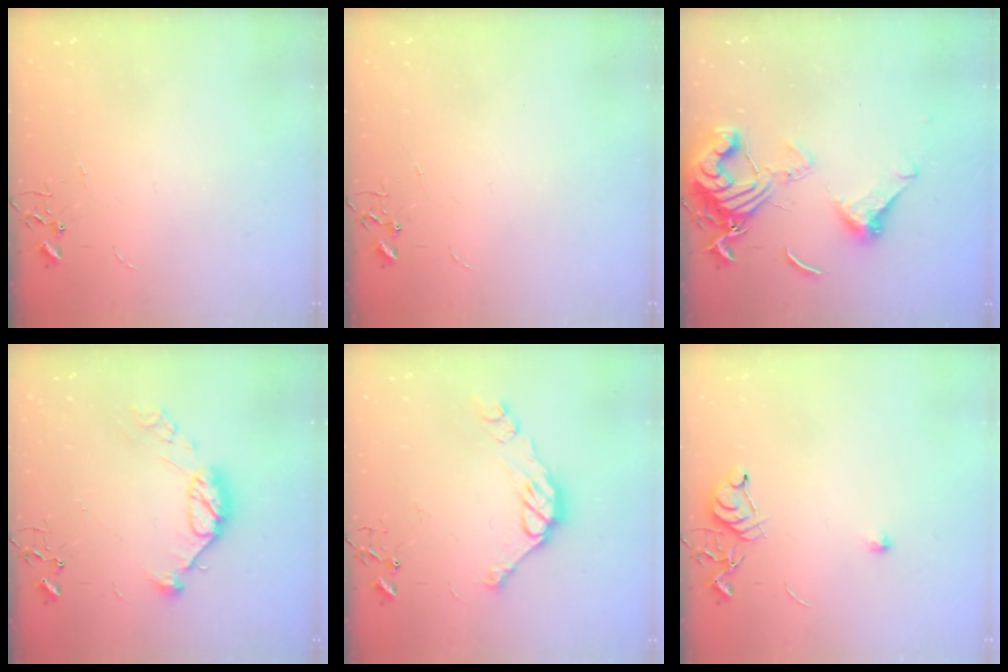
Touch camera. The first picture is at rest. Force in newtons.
{"total": 0.0}
{"total": 15.7, "press": 15.6, "slide": 1.8}
{"total": 11.3, "press": 11.3, "slide": 1.0}
{"total": 11.4, "press": 11.3, "slide": 0.7}
{"total": 7.1, "press": 7.0, "slide": 1.0}